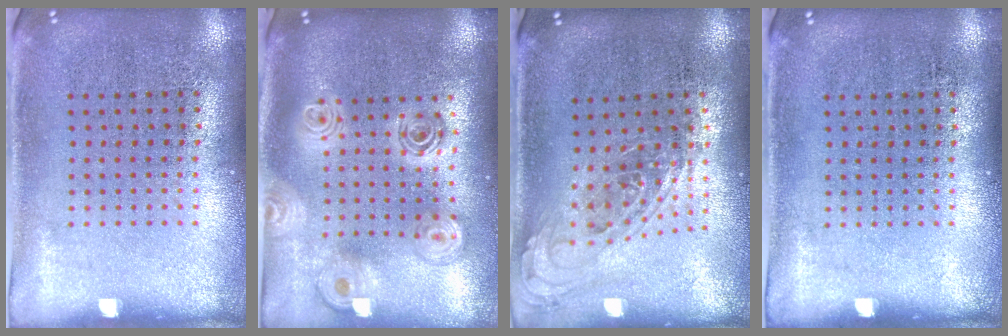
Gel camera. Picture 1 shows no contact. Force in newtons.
{"total": 2.3, "press": 1.8, "slide": 1.4}
{"total": 0.9, "press": 0.9, "slide": 0.3}
{"total": 0.0}